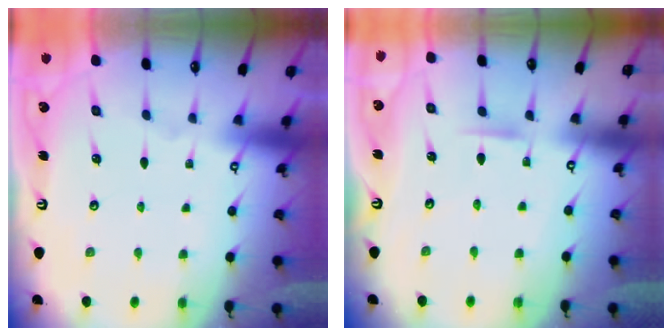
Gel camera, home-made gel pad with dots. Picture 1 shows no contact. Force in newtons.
{"total": 4.0, "press": 3.9, "slide": 0.5}